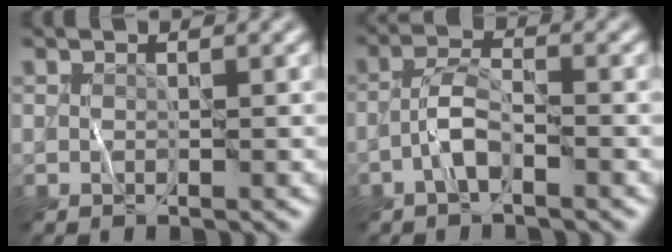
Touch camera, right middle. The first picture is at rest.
{"total": 2.8, "force": [-1.4, 0.9, 2.2], "torque": [-0.041, 0.011, -0.036]}